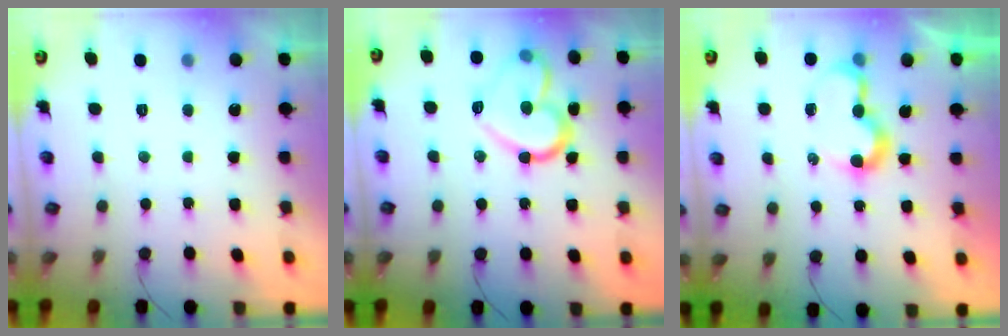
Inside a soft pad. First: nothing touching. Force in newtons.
{"total": 16.5, "press": 16.5, "slide": 0.8}
{"total": 7.4, "press": 7.3, "slide": 0.7}